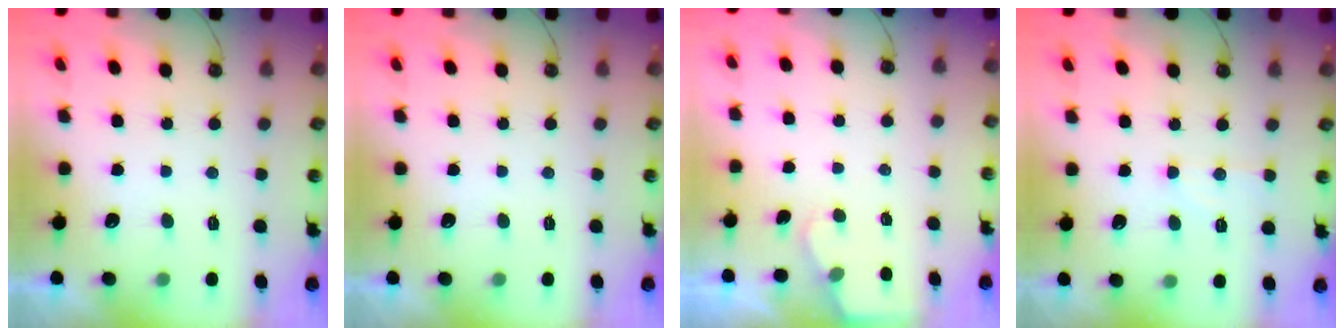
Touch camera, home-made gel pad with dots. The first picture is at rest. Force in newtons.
{"total": 0.0}
{"total": 1.7, "press": 1.6, "slide": 0.2}
{"total": 7.9, "press": 7.9, "slide": 0.6}